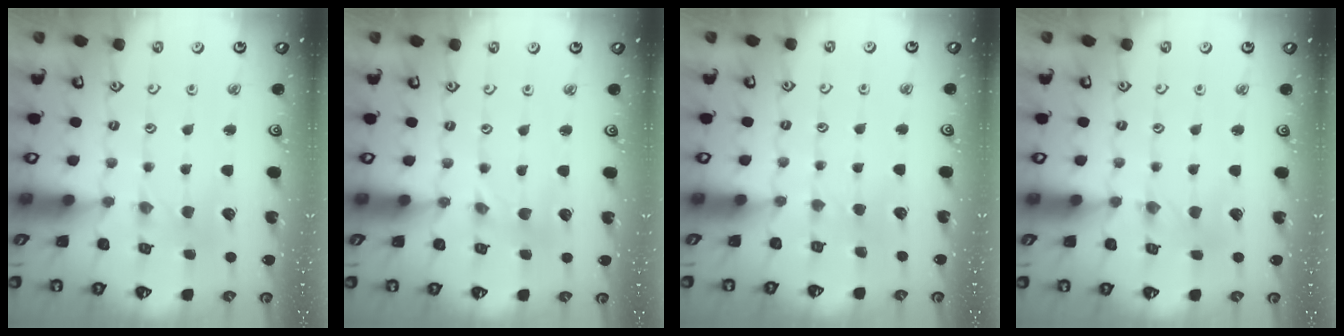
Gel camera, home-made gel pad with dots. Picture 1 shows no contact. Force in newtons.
{"total": 0.0}
{"total": 1.6, "press": 1.6, "slide": 0.3}
{"total": 1.4, "press": 1.3, "slide": 0.3}